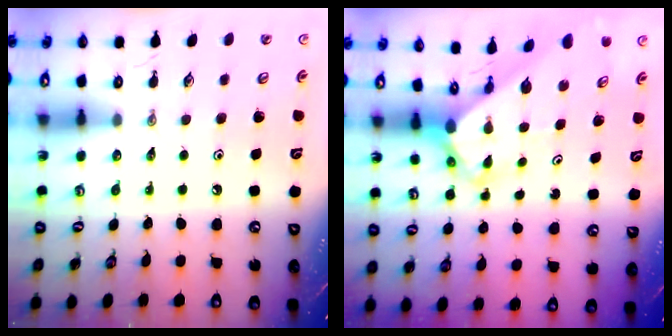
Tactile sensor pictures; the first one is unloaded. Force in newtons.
{"total": 3.5, "press": 3.5, "slide": 0.2}